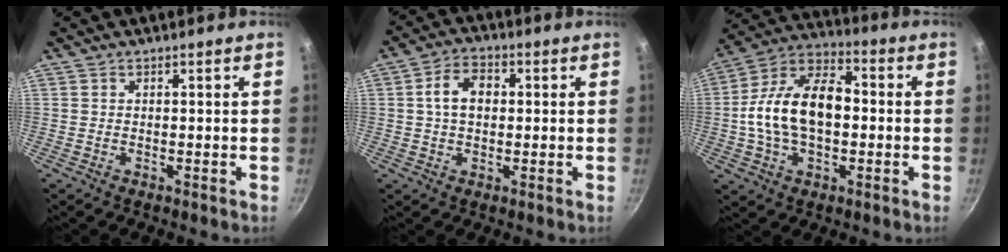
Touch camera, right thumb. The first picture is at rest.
{"total": 6.9, "force": [0.8, 4.8, 5.0], "torque": [-0.071, 0.015, 0.006]}
{"total": 17.1, "force": [-0.7, 10.5, 13.6], "torque": [-0.221, 0.038, -0.029]}